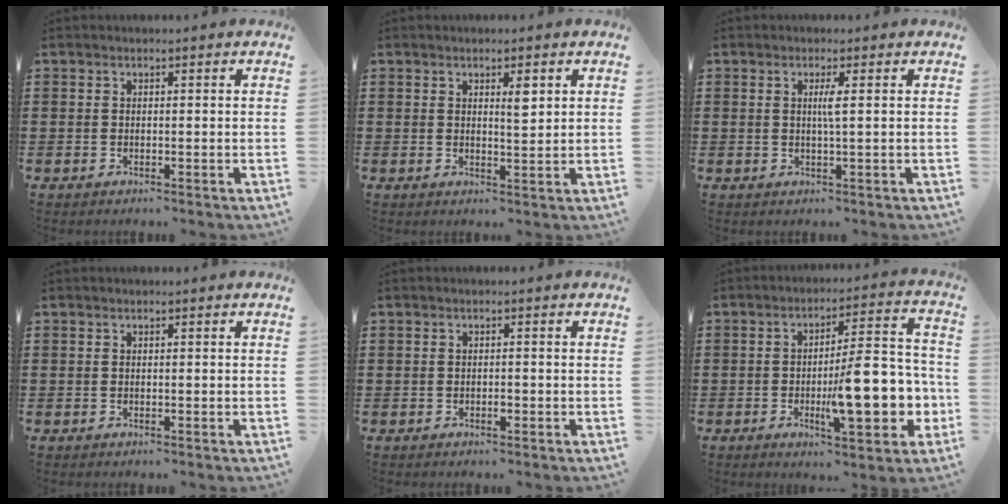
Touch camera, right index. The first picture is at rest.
{"total": 2.7, "force": [1.3, 0.8, 2.3], "torque": [-0.039, 0.002, 0.019]}
{"total": 1.9, "force": [0.4, -0.3, 1.8], "torque": [-0.034, -0.004, 0.004]}
{"total": 0.0}
{"total": 0.9, "force": [-0.4, 0.3, 0.8], "torque": [-0.015, -0.004, -0.006]}
{"total": 14.2, "force": [-3.1, 4.9, 12.9], "torque": [-0.179, -0.007, -0.053]}